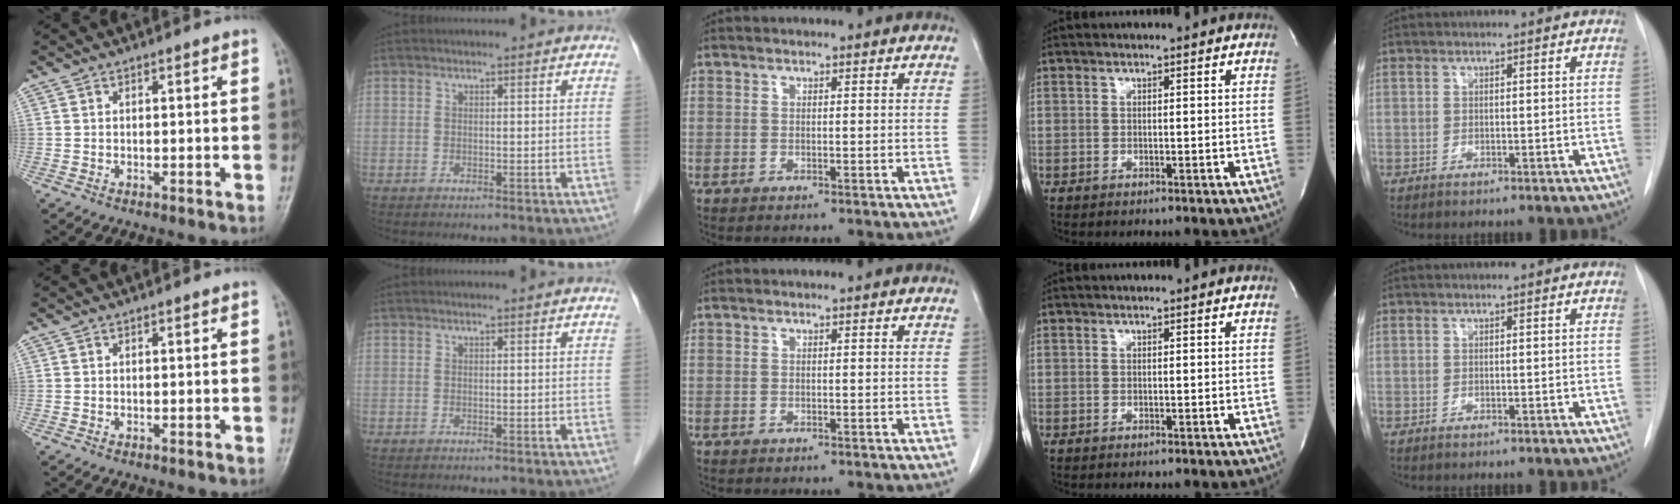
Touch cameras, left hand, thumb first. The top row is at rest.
{}